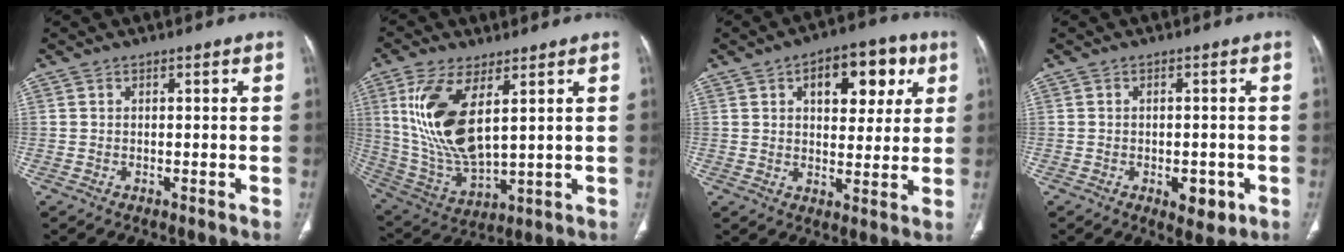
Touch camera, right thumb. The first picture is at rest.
{"total": 16.4, "force": [5.1, 7.0, 13.9], "torque": [-0.288, -0.025, 0.115]}
{"total": 12.9, "force": [5.0, 7.2, 9.5], "torque": [-0.086, -0.003, 0.068]}
{"total": 4.9, "force": [-1.7, 2.6, 3.8], "torque": [-0.035, 0.003, -0.014]}